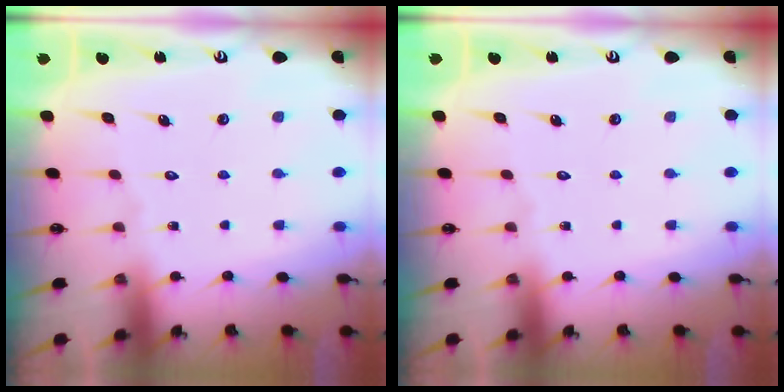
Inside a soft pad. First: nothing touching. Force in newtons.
{"total": 0.0}